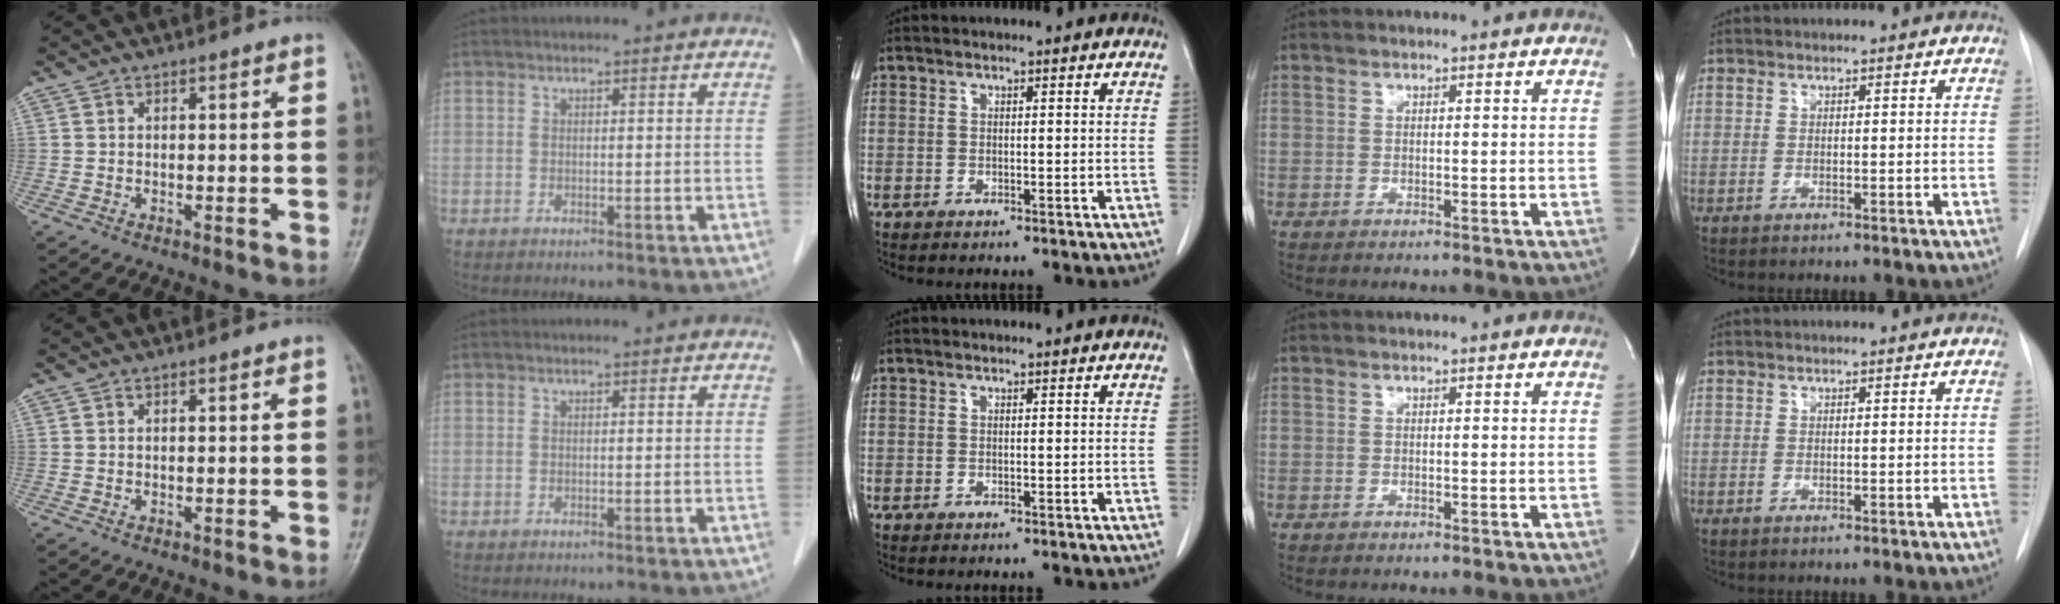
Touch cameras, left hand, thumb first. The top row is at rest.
{}